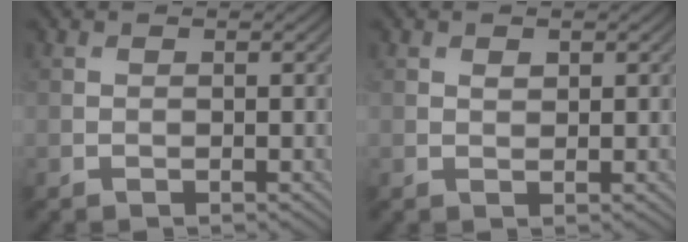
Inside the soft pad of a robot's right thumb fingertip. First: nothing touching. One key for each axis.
{"total": 0.8, "fx": 0.5, "fy": 0.5, "fz": 0.5, "tx": -0.008, "ty": -0.004, "tz": 0.010}